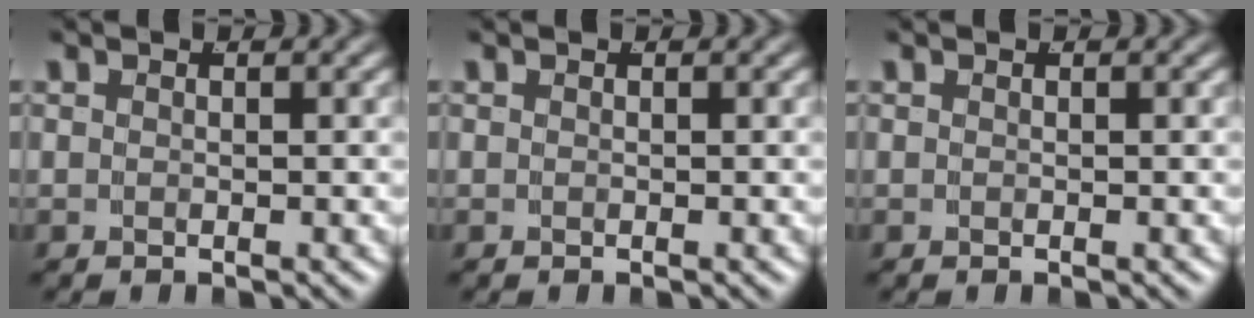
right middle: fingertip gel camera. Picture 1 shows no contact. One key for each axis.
{"total": 0.0}
{"total": 0.0}